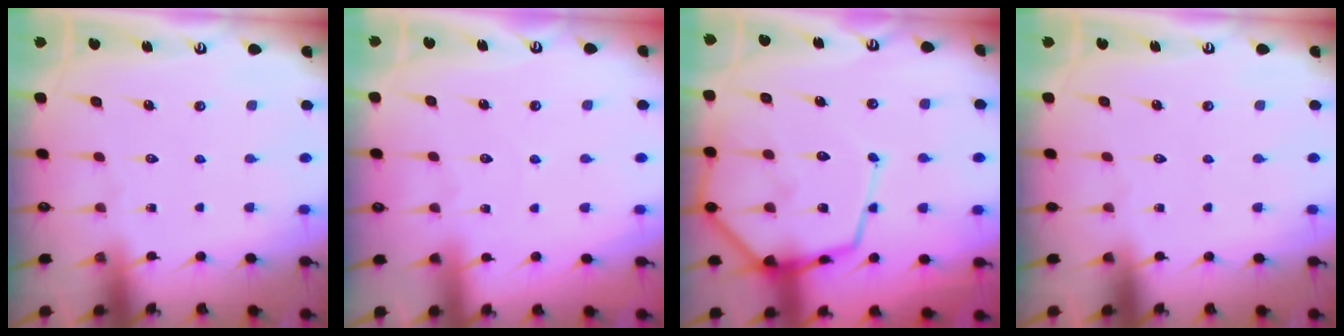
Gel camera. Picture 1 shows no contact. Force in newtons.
{"total": 2.8, "press": 2.8, "slide": 0.3}
{"total": 18.5, "press": 18.5, "slide": 1.7}
{"total": 0.0}